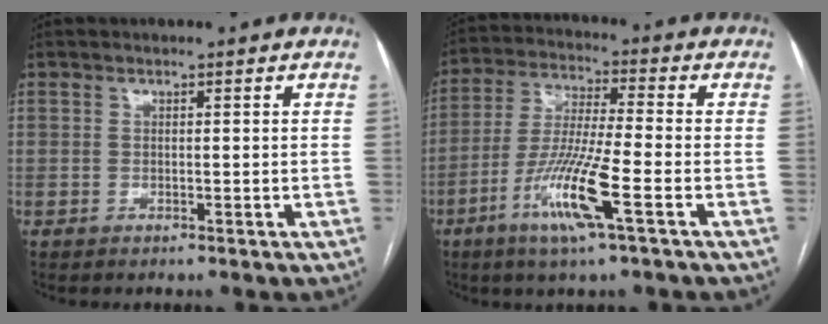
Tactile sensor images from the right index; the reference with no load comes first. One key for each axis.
{"total": 11.8, "fx": -5.0, "fy": 0.1, "fz": 10.7, "tx": -0.216, "ty": -0.017, "tz": -0.099}